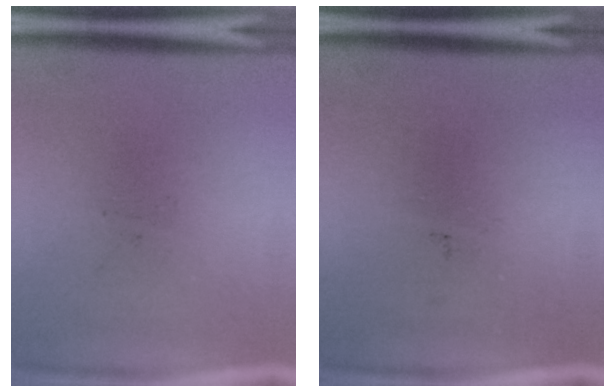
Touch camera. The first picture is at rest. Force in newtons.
{"total": 0.0}